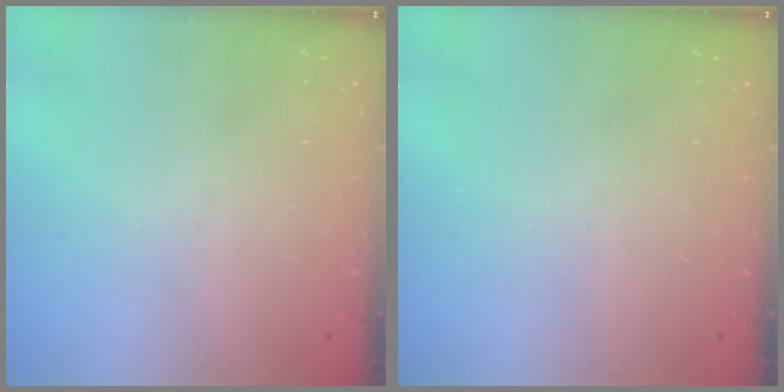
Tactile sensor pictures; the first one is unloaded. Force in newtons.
{"total": 0.0}